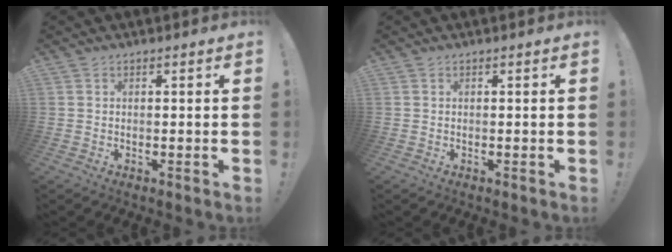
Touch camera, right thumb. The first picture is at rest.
{"total": 0.0}